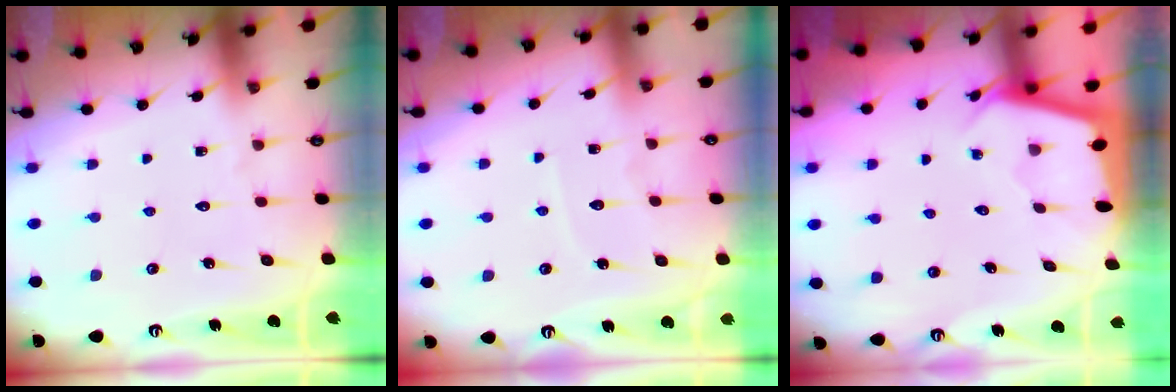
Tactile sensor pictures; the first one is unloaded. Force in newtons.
{"total": 4.9, "press": 4.9, "slide": 0.4}
{"total": 1.6, "press": 1.6, "slide": 0.1}